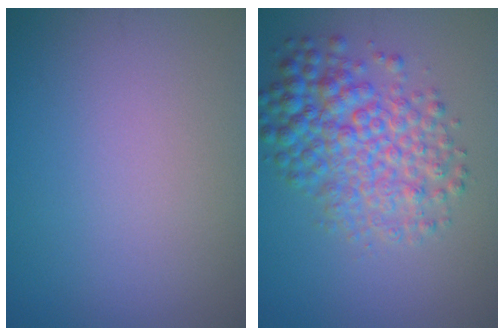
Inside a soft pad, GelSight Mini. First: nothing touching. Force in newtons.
{"total": 6.2, "press": 6.2, "slide": 0.1}